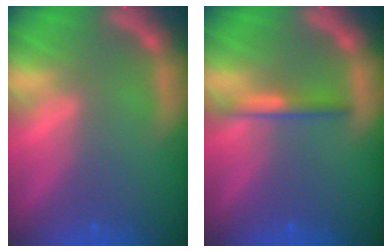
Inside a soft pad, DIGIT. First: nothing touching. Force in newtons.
{"total": 1.9}